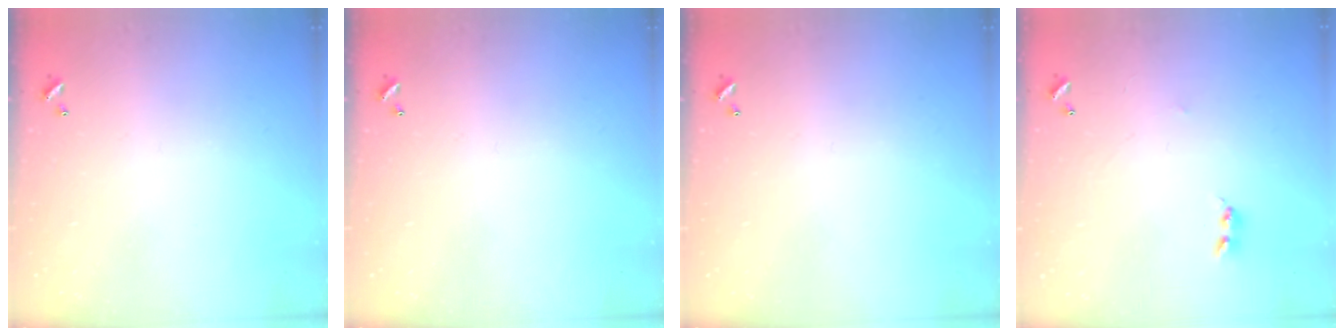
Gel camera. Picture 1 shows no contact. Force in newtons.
{"total": 0.0}
{"total": 0.0}
{"total": 1.6, "press": 1.6, "slide": 0.4}